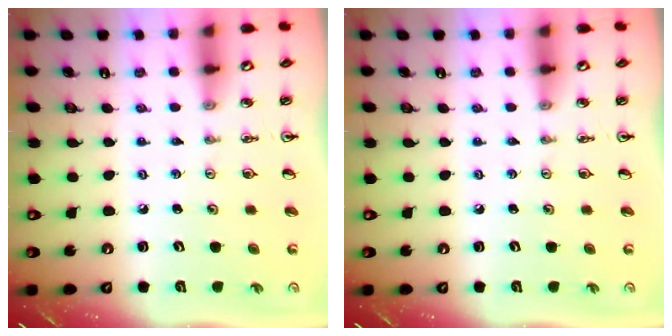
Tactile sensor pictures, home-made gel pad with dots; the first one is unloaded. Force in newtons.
{"total": 0.0}